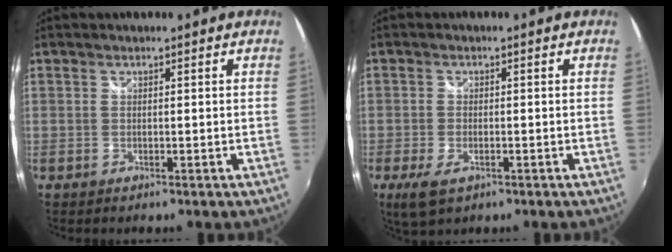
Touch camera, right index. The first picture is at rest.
{"total": 4.8, "force": [-2.5, 2.3, 3.5], "torque": [-0.082, -0.011, -0.042]}